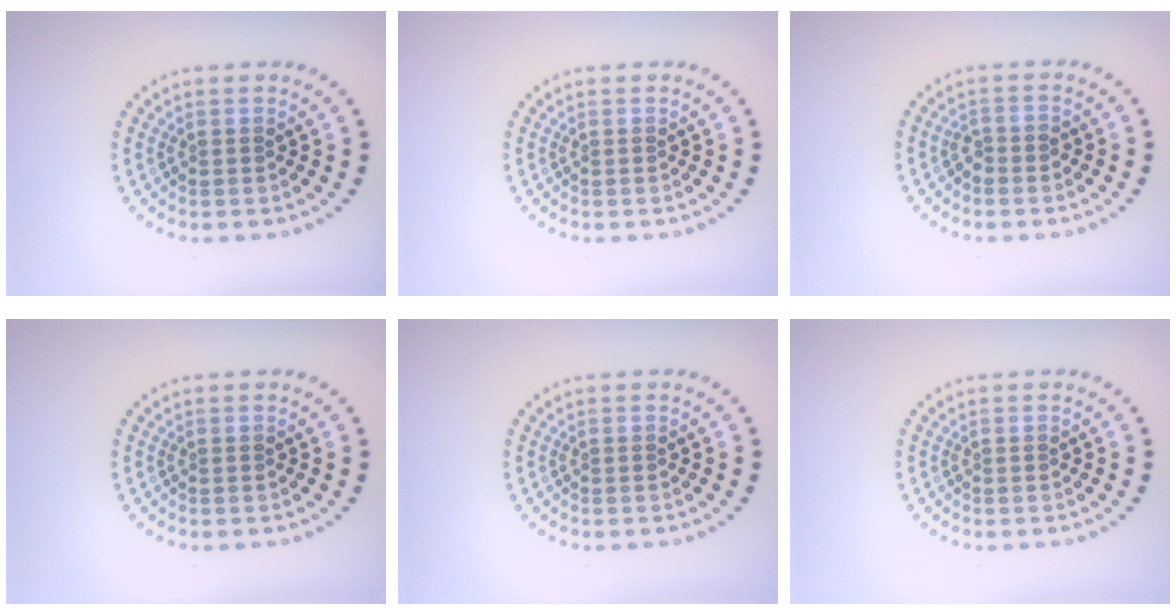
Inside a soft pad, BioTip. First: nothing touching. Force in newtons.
{"total": 0.0}
{"total": 1.1, "press": 0.9, "slide": 0.5}
{"total": 0.0}
{"total": 0.0}
{"total": 0.0}